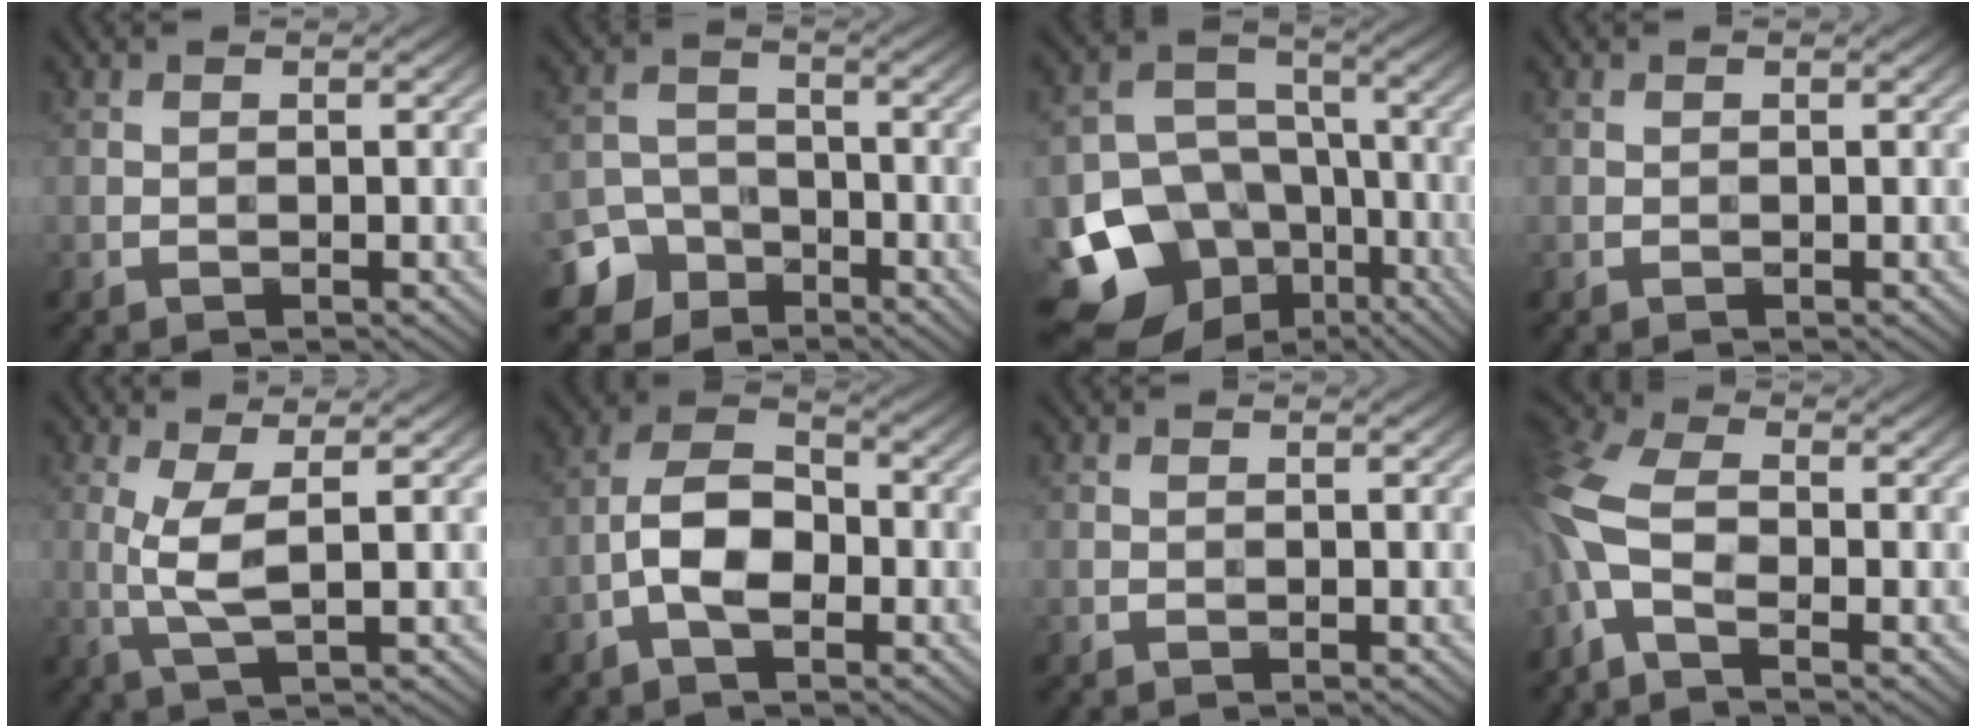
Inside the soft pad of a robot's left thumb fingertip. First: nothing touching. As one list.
[{"total": 5.3, "force": [-3.7, 3.6, 1.3], "torque": [-0.022, -0.007, -0.080]}, {"total": 16.8, "force": [-8.1, 13.3, 6.3], "torque": [-0.163, -0.046, -0.129]}, {"total": 0.0}, {"total": 4.2, "force": [1.0, 0.3, 4.1], "torque": [-0.097, 0.003, 0.018]}, {"total": 6.3, "force": [-1.9, 2.9, 5.2], "torque": [-0.101, 0.016, -0.046]}, {"total": 0.7, "force": [0.5, -0.5, -0.1], "torque": [0.001, 0.001, 0.010]}, {"total": 7.4, "force": [-1.7, 3.1, 6.5], "torque": [-0.174, 0.003, -0.060]}]